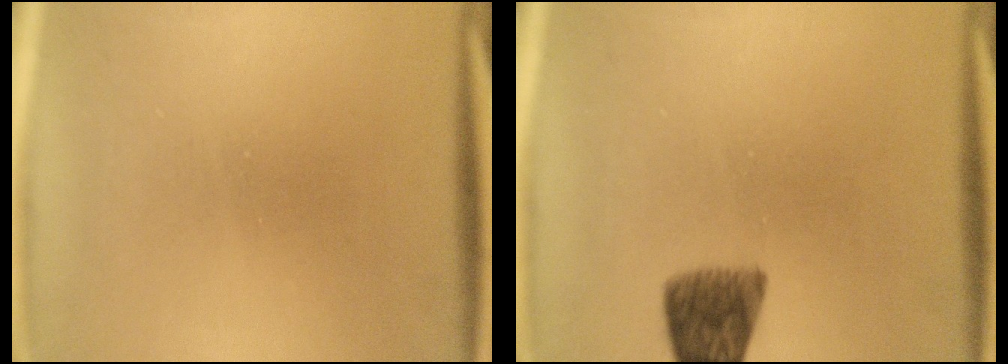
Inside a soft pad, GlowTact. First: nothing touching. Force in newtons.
{"total": 6.7}